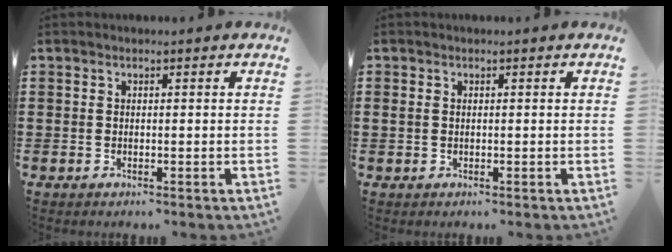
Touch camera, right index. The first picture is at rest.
{"total": 0.9, "force": [0.2, 0.7, 0.5], "torque": [-0.013, 0.005, 0.002]}